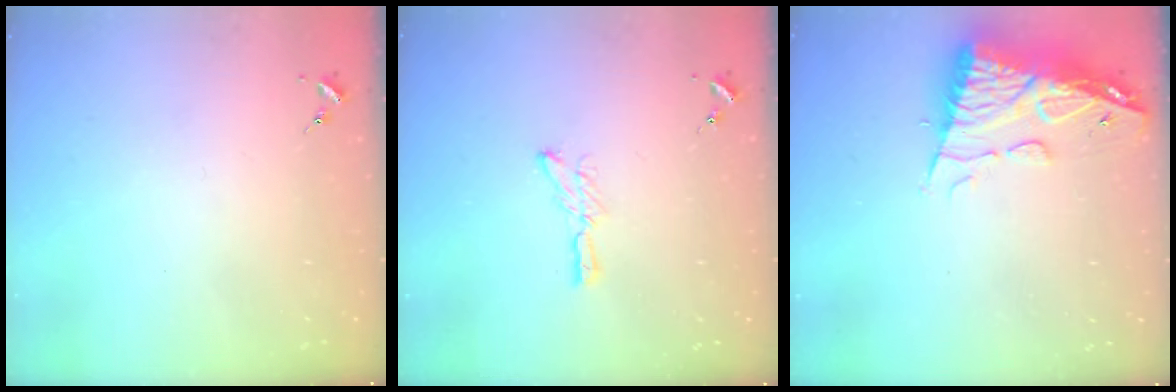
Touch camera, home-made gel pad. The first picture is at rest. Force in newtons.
{"total": 6.4, "press": 6.4, "slide": 0.3}
{"total": 13.2, "press": 13.1, "slide": 1.4}